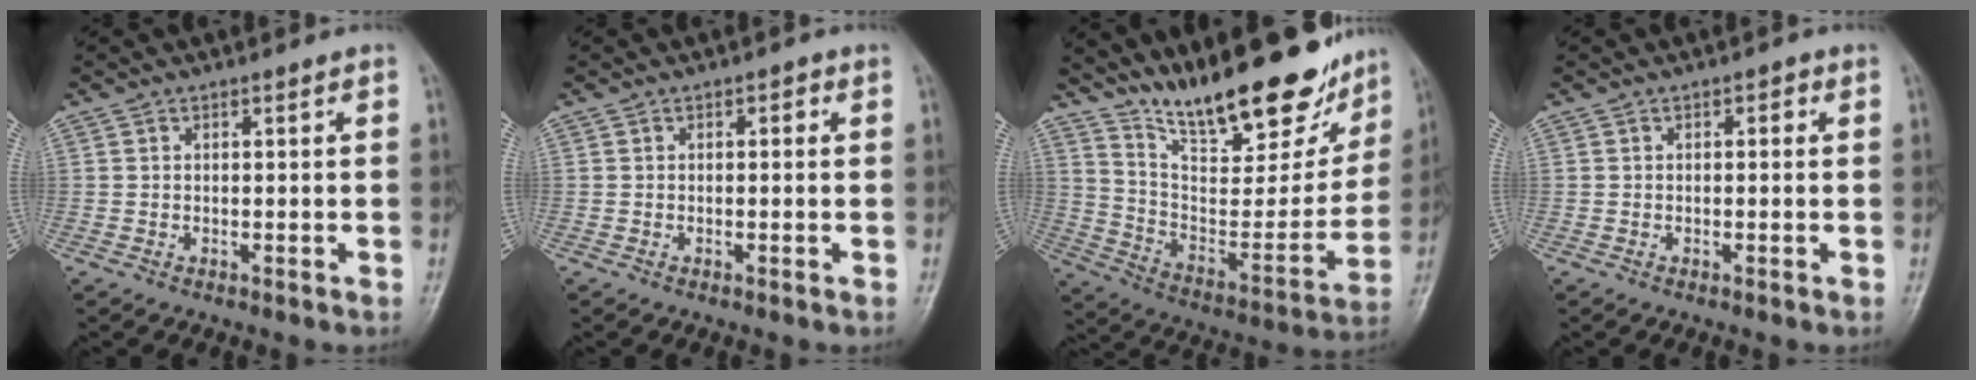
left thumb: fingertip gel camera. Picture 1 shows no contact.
{"total": 1.0, "force": [0.1, 0.7, 0.7], "torque": [0.001, 0.004, -0.006]}
{"total": 24.6, "force": [19.0, 7.4, 13.7], "torque": [-0.170, -0.094, 0.306]}
{"total": 1.0, "force": [0.1, 0.7, 0.7], "torque": [0.001, 0.005, -0.007]}